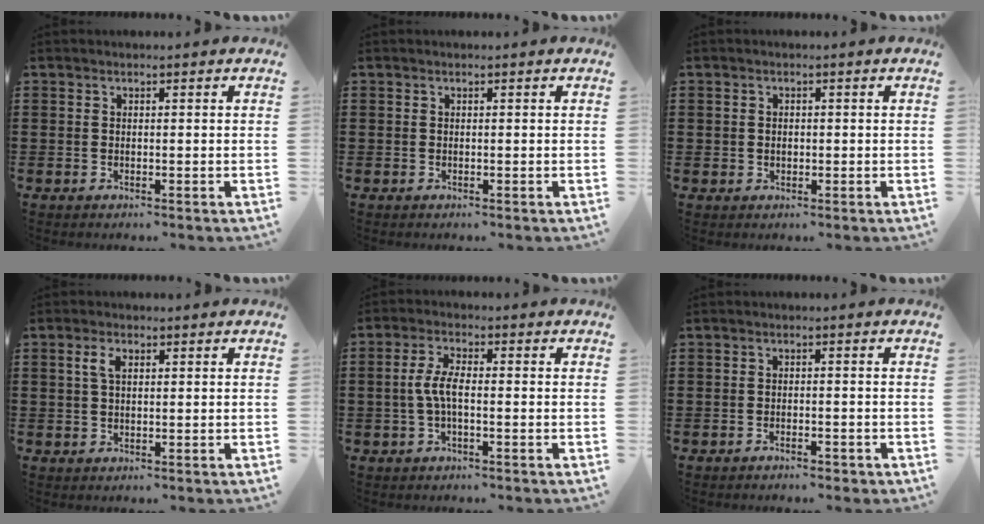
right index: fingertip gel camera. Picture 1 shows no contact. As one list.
[{"total": 0.0}, {"total": 0.9, "force": [0.1, 0.9, 0.4], "torque": [-0.010, 0.005, 0.001]}, {"total": 2.6, "force": [0.8, 1.3, 2.1], "torque": [-0.045, 0.009, 0.012]}, {"total": 4.4, "force": [-0.7, 1.4, 4.1], "torque": [-0.103, -0.004, -0.023]}, {"total": 1.3, "force": [-1.2, 0.2, 0.4], "torque": [-0.013, 0.000, -0.025]}]